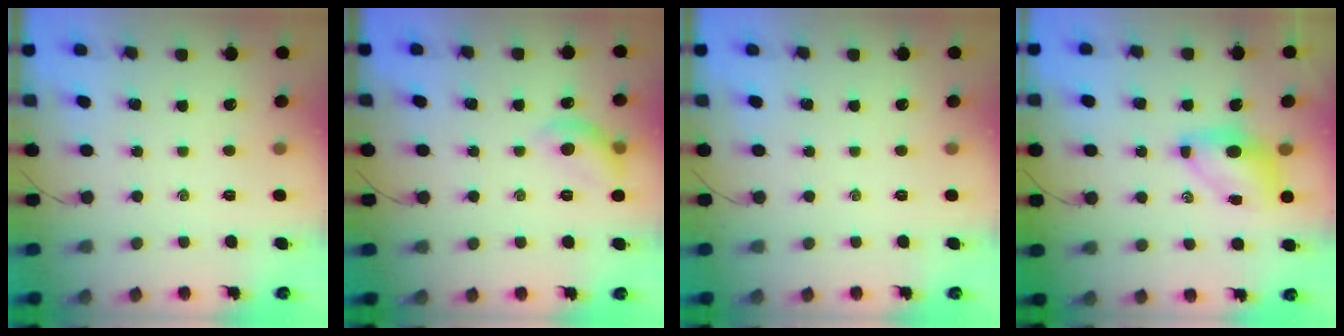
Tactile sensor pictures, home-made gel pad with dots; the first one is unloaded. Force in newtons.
{"total": 8.5, "press": 8.4, "slide": 0.7}
{"total": 0.0}
{"total": 6.5, "press": 6.4, "slide": 1.2}